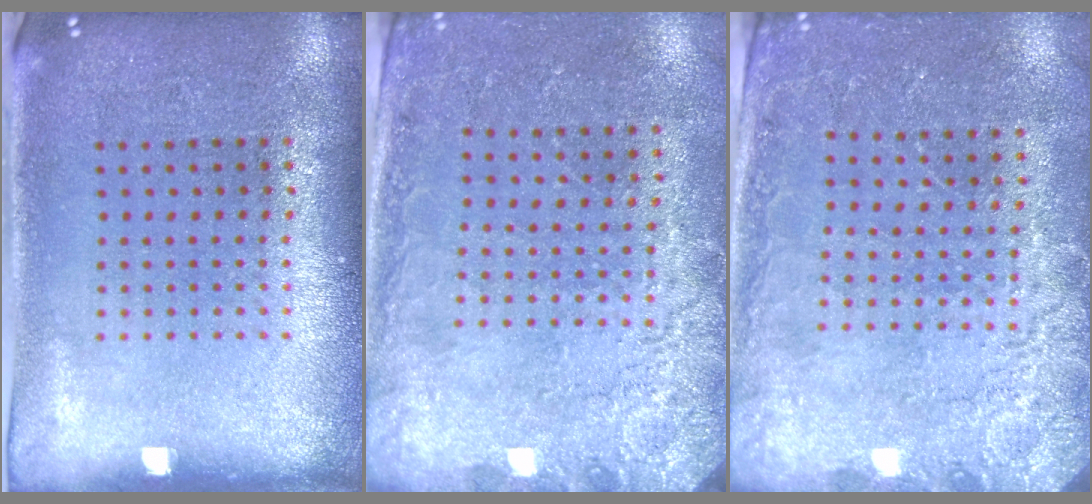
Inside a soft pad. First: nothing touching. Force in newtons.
{"total": 2.6, "press": 2.4, "slide": 1.1}
{"total": 2.5, "press": 2.4, "slide": 0.5}